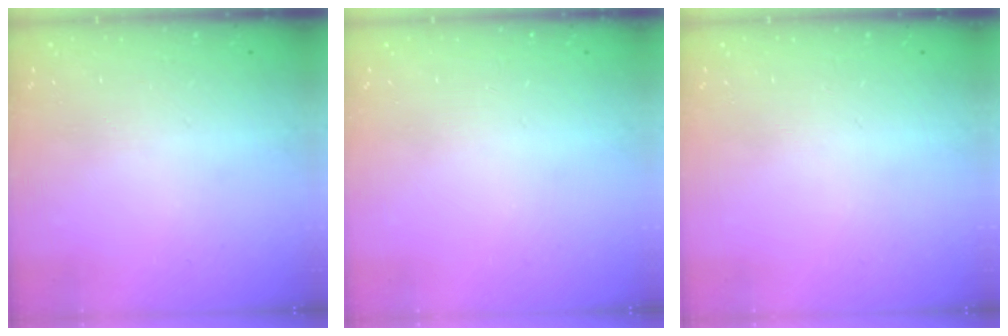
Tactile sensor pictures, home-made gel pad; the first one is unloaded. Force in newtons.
{"total": 0.0}
{"total": 0.0}